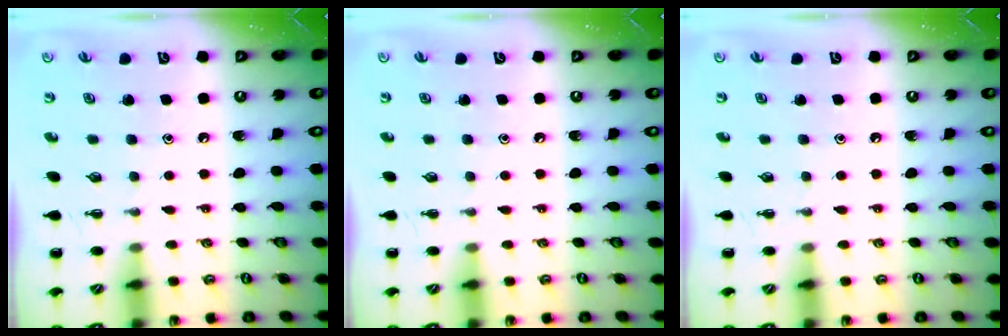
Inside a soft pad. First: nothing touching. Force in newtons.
{"total": 0.0}
{"total": 0.0}